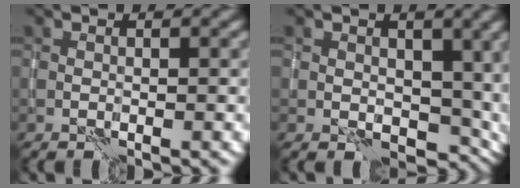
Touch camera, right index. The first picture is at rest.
{"total": 5.6, "force": [0.0, 3.9, 4.0], "torque": [-0.039, -0.014, 0.003]}